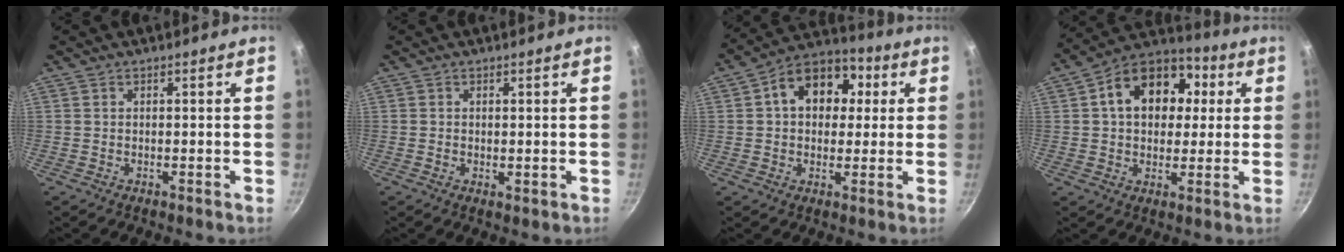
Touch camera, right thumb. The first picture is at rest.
{"total": 0.7, "force": [0.2, 0.4, 0.5], "torque": [-0.007, -0.007, 0.002]}
{"total": 13.9, "force": [3.1, 10.3, 8.8], "torque": [-0.098, 0.022, 0.029]}
{"total": 16.7, "force": [3.6, 12.3, 10.8], "torque": [-0.143, 0.026, 0.041]}